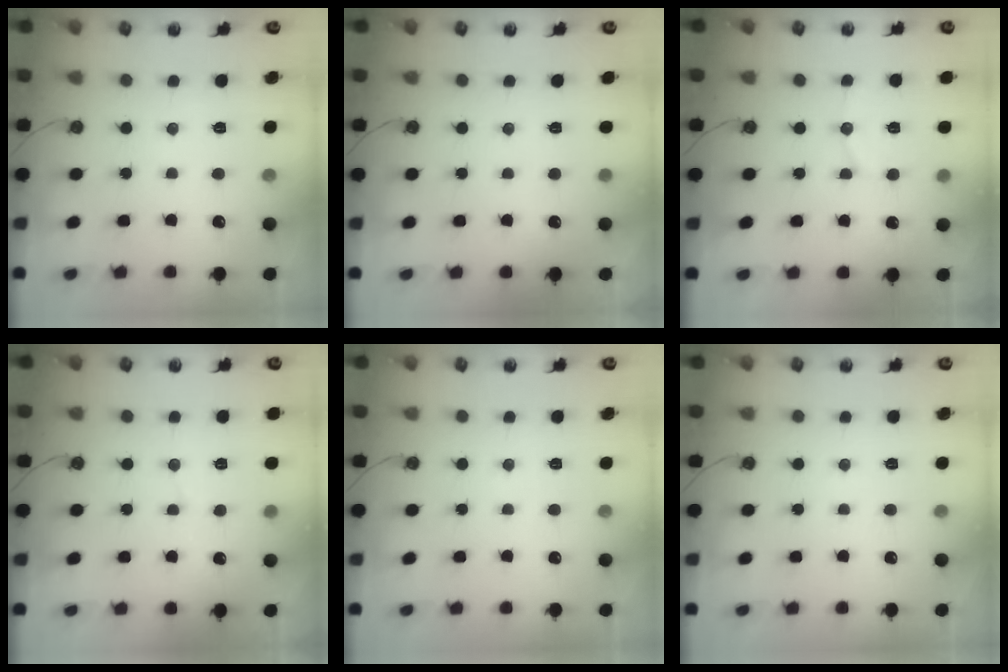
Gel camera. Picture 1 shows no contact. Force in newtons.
{"total": 1.7, "press": 0.4, "slide": 1.6}
{"total": 6.1, "press": 5.9, "slide": 1.7}
{"total": 2.8, "press": 2.8, "slide": 0.4}
{"total": 0.0}
{"total": 0.0}